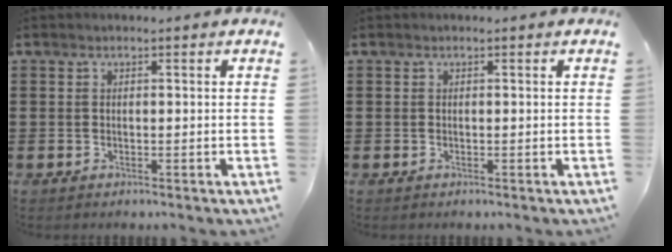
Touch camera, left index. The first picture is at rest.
{"total": 0.0}